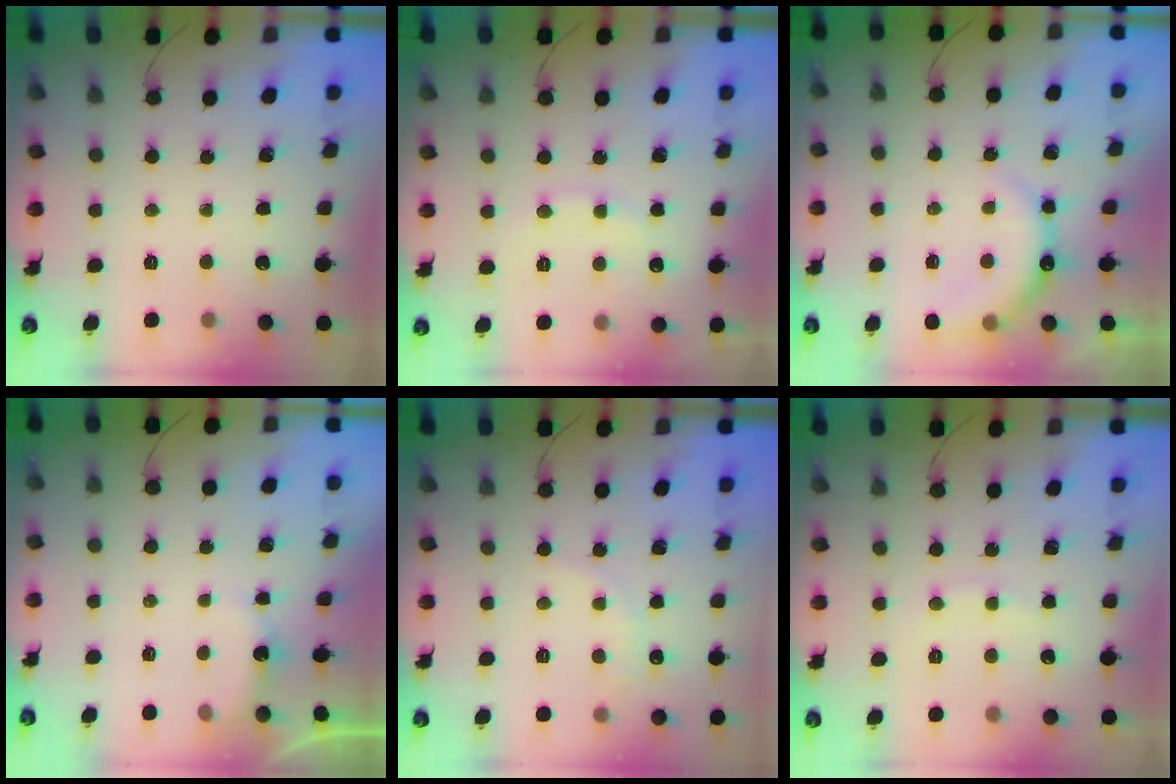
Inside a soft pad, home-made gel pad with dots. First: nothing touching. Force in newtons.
{"total": 8.4, "press": 8.2, "slide": 1.7}
{"total": 8.3, "press": 8.3, "slide": 0.3}
{"total": 5.0, "press": 5.0, "slide": 0.8}
{"total": 4.6, "press": 4.3, "slide": 1.4}
{"total": 5.8, "press": 5.6, "slide": 1.6}